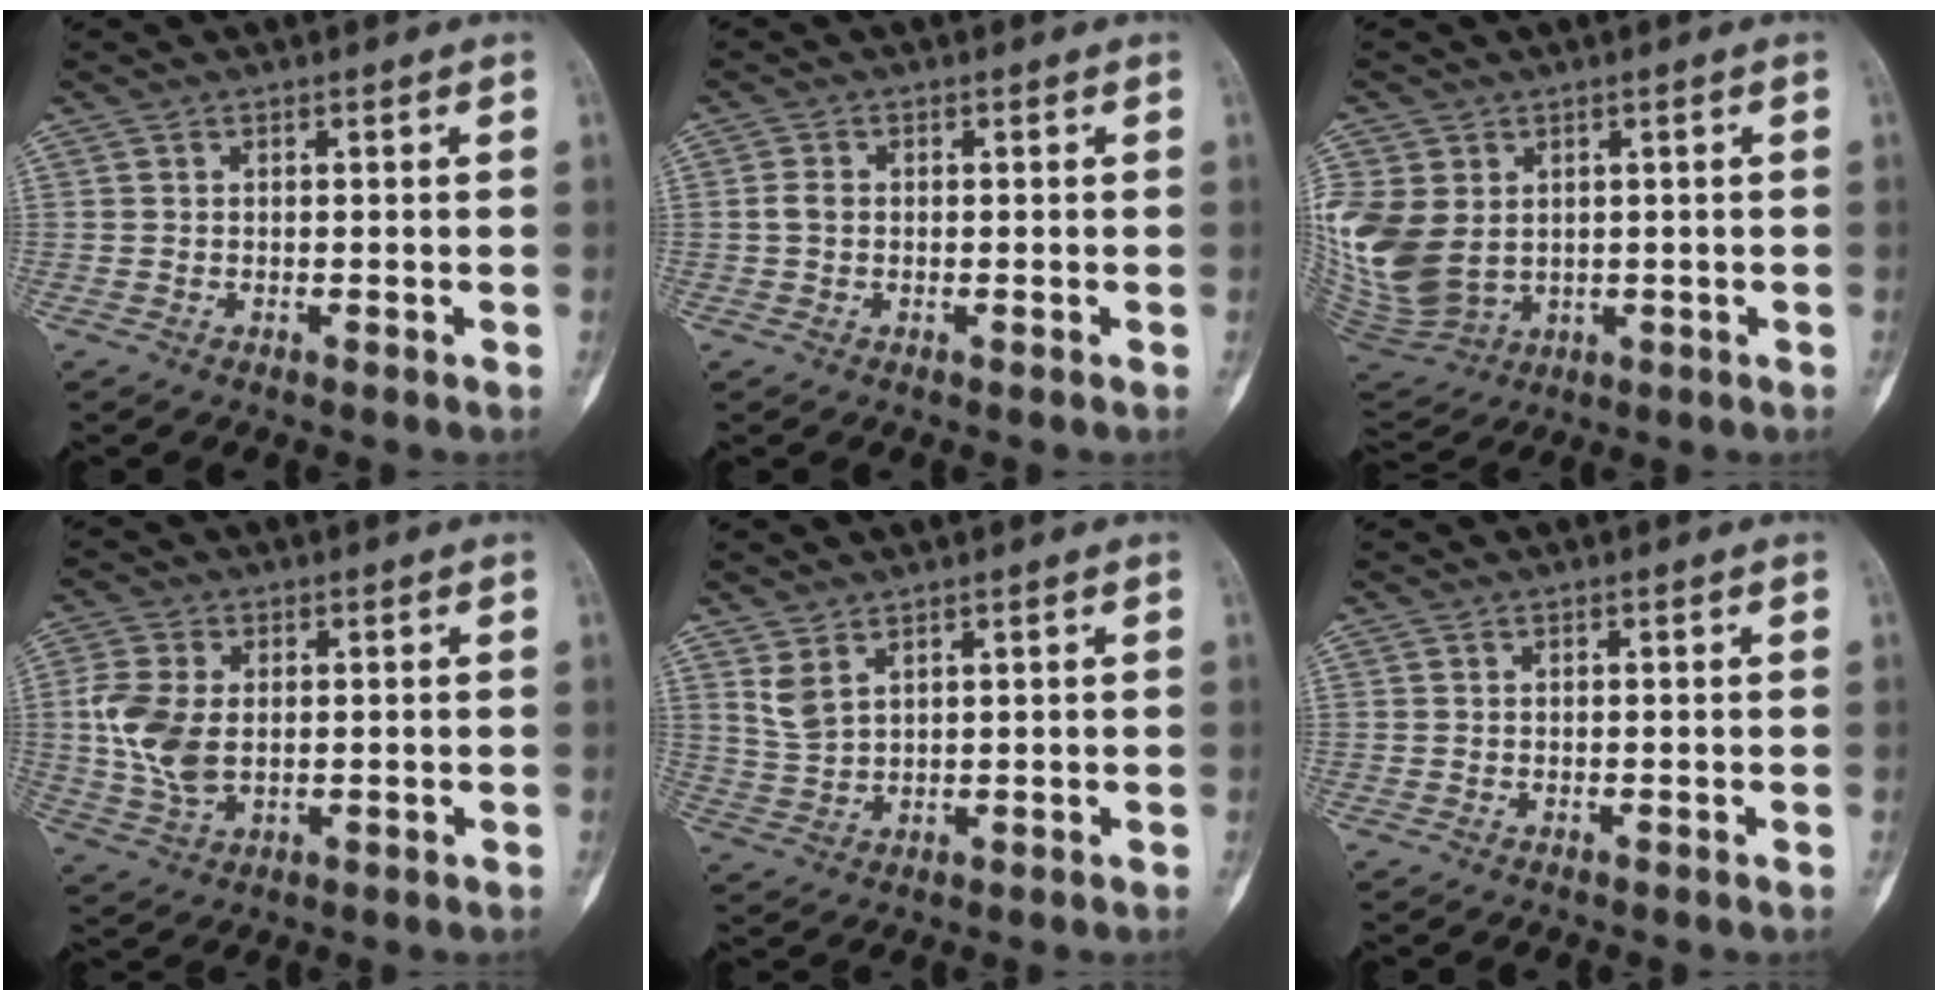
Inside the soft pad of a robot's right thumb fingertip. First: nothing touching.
{"total": 1.9, "force": [-0.1, 1.4, 1.2], "torque": [-0.024, 0.003, -0.004]}
{"total": 15.2, "force": [1.6, 11.7, 9.5], "torque": [-0.220, -0.009, 0.059]}
{"total": 9.6, "force": [0.5, 6.0, 7.4], "torque": [-0.163, 0.000, 0.014]}
{"total": 4.2, "force": [2.6, 2.0, 2.6], "torque": [-0.054, -0.013, 0.063]}
{"total": 0.0}